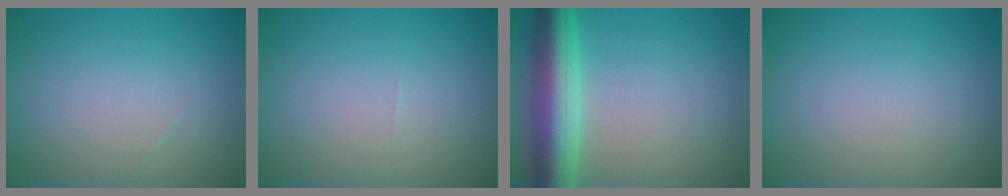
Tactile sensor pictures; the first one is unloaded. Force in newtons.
{"total": 0.0}
{"total": 8.4, "press": 8.4, "slide": 0.3}
{"total": 0.0}